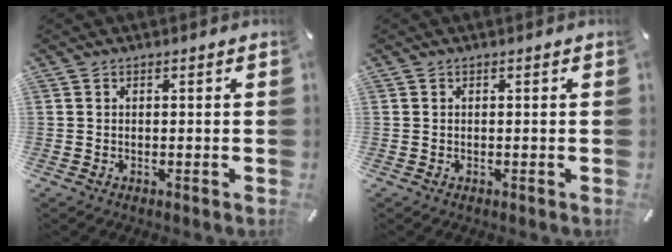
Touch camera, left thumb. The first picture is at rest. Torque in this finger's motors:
{"motor_torque": [0.00, 0.00, 0.00, 0.00, 0.00]}